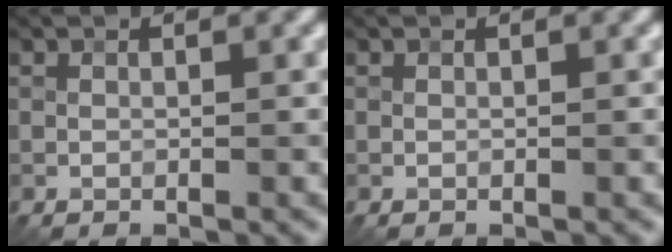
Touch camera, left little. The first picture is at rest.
{"total": 0.0}